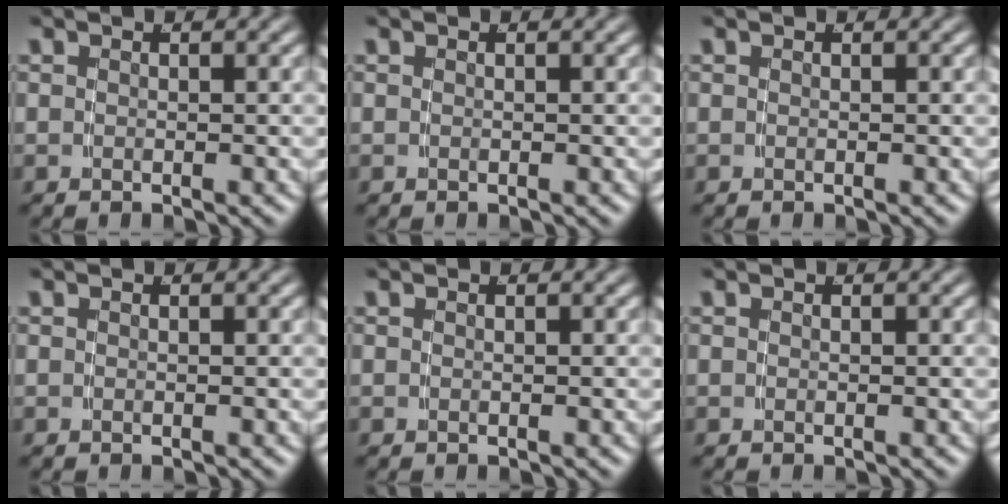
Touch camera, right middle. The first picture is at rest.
{"total": 0.0}
{"total": 0.0}
{"total": 0.0}
{"total": 0.0}
{"total": 0.0}